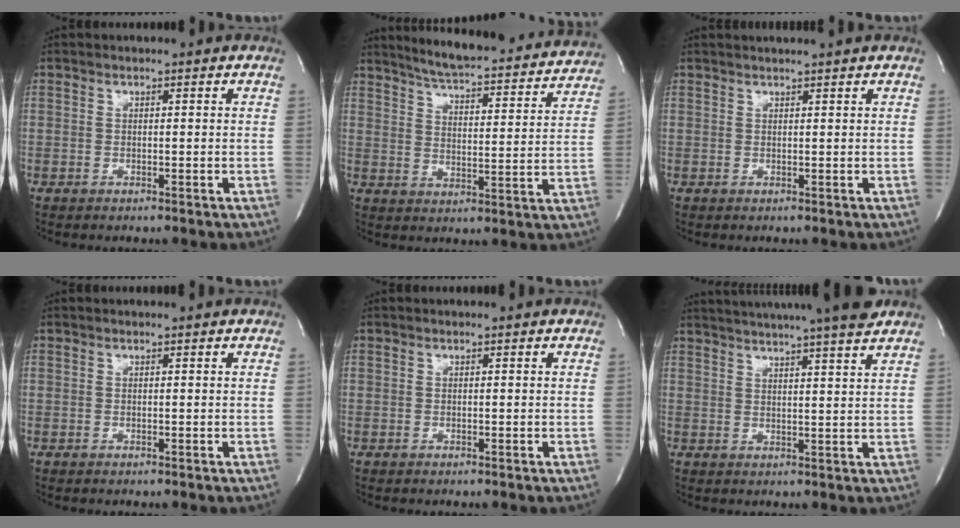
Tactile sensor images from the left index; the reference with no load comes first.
{"total": 22.8, "force": [21.0, 2.9, 8.2], "torque": [-0.122, -0.032, 0.268]}
{"total": 3.0, "force": [2.7, -0.7, 1.1], "torque": [-0.013, 0.010, 0.036]}
{"total": 0.0}
{"total": 0.0}
{"total": 17.3, "force": [15.3, -0.4, 8.2], "torque": [-0.141, -0.004, 0.205]}